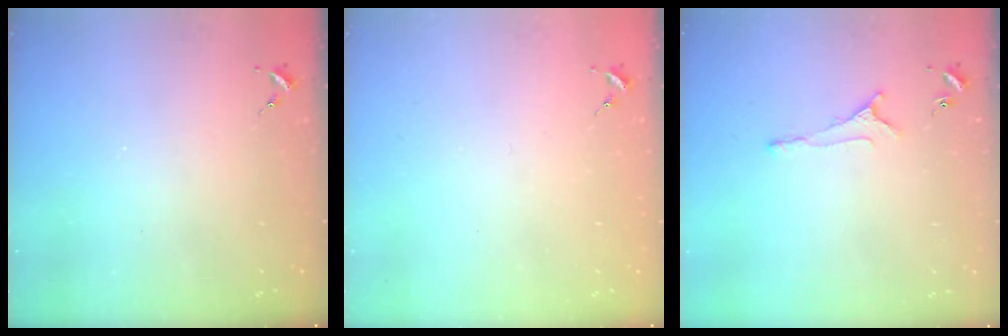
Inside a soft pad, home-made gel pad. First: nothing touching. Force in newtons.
{"total": 0.7, "press": 0.7, "slide": 0.0}
{"total": 5.0, "press": 5.0, "slide": 0.8}